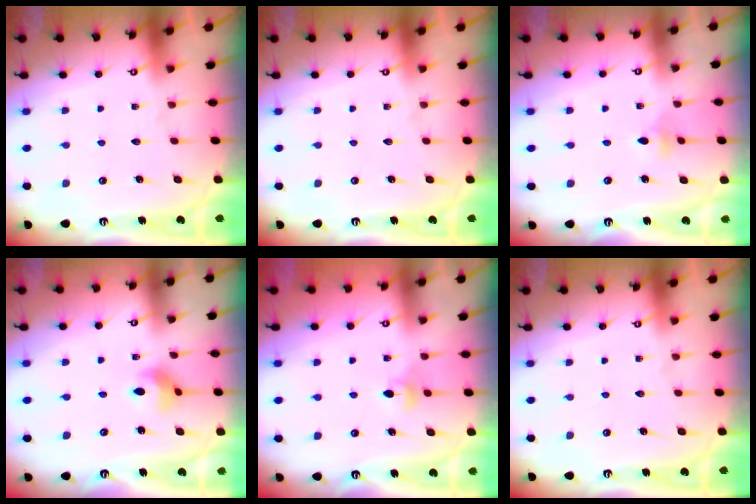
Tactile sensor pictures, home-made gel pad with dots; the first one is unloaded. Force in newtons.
{"total": 0.0}
{"total": 3.4, "press": 3.2, "slide": 1.1}
{"total": 5.7, "press": 5.6, "slide": 0.7}
{"total": 4.0, "press": 4.0, "slide": 0.5}
{"total": 0.0}